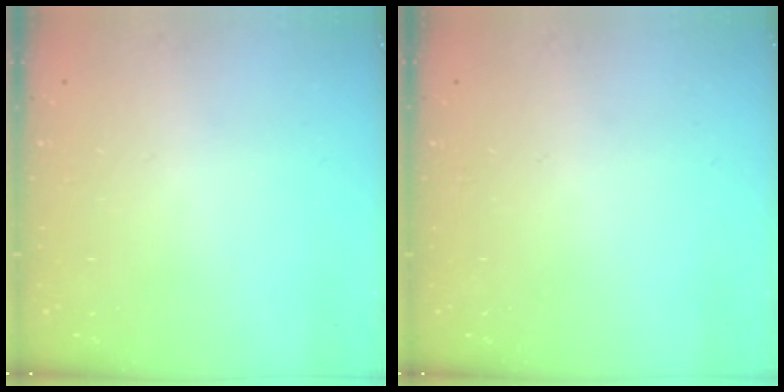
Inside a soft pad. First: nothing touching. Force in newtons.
{"total": 0.0}